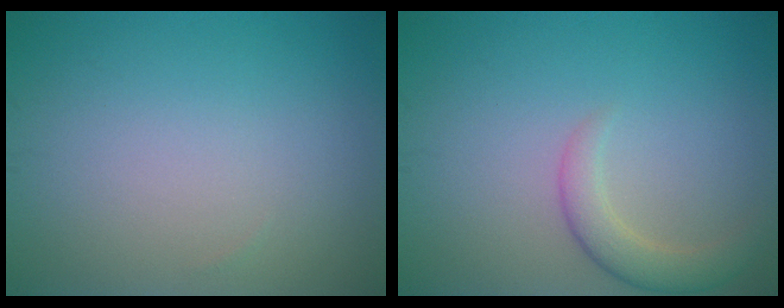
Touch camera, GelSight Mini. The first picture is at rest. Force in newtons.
{"total": 2.7, "press": 2.7, "slide": 0.2}